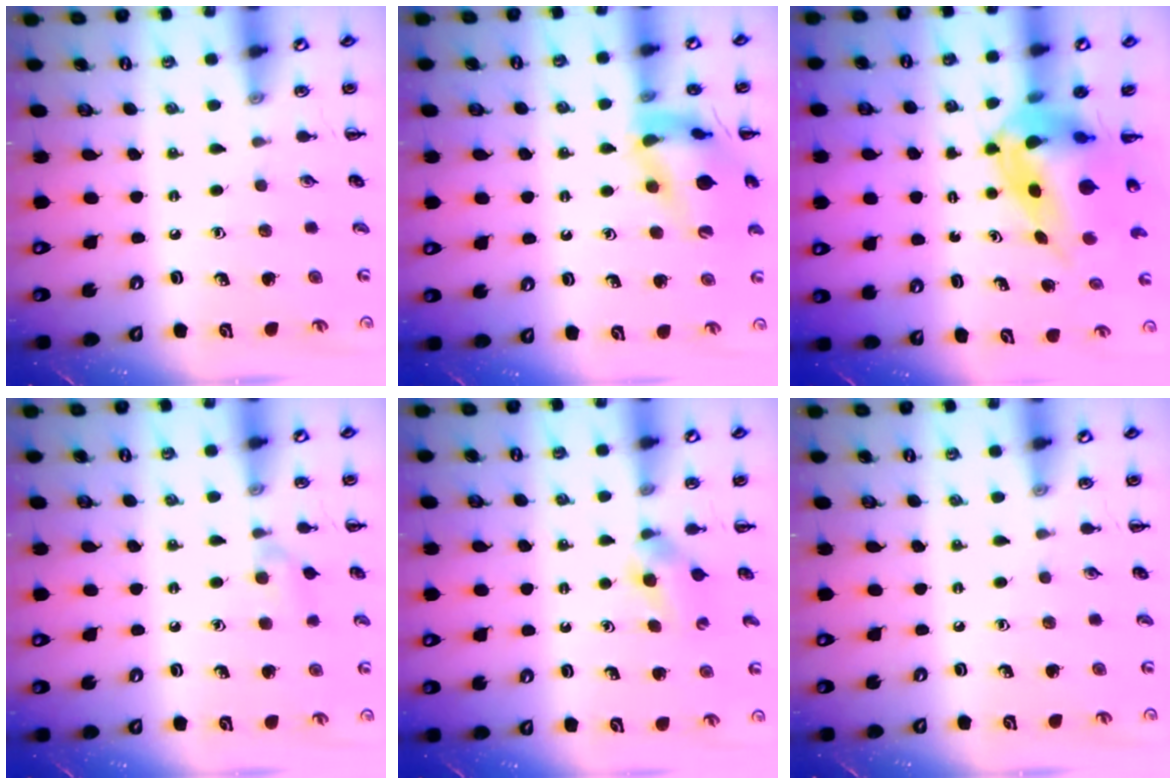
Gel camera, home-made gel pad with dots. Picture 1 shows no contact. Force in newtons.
{"total": 14.5, "press": 14.4, "slide": 1.7}
{"total": 8.2, "press": 7.8, "slide": 2.4}
{"total": 5.5, "press": 5.2, "slide": 1.7}
{"total": 3.0, "press": 2.7, "slide": 1.3}
{"total": 0.0}